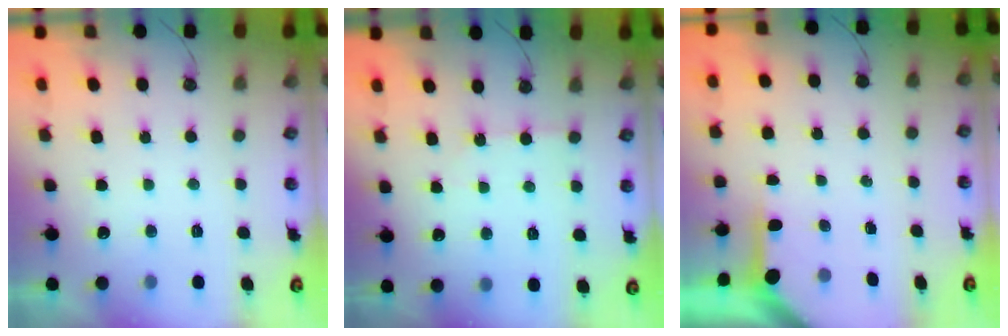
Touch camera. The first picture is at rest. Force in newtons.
{"total": 2.7, "press": 2.7, "slide": 0.4}
{"total": 3.0, "press": 3.0, "slide": 0.3}